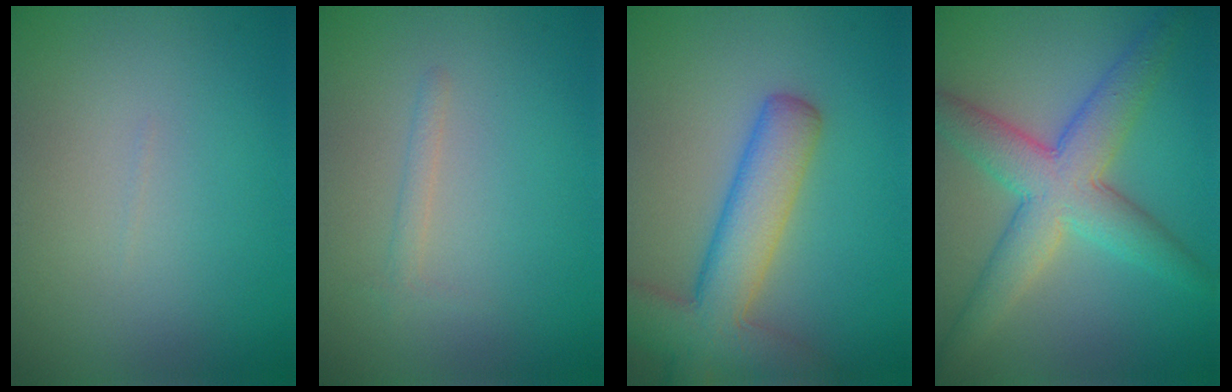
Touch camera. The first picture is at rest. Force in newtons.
{"total": 1.0, "press": 1.0, "slide": 0.0}
{"total": 6.9, "press": 6.9, "slide": 0.5}
{"total": 6.5, "press": 6.5, "slide": 0.2}